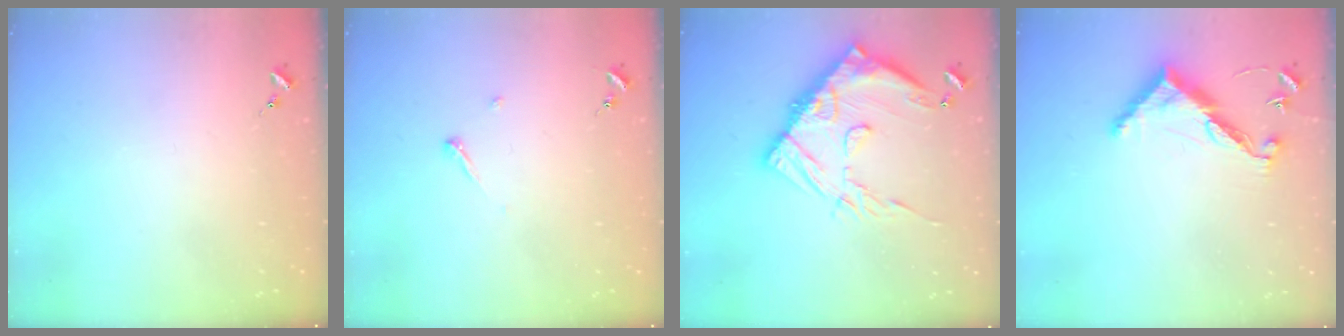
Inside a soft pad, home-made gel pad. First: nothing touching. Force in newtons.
{"total": 3.4, "press": 3.4, "slide": 0.4}
{"total": 19.6, "press": 19.5, "slide": 2.0}
{"total": 10.6, "press": 10.6, "slide": 0.4}